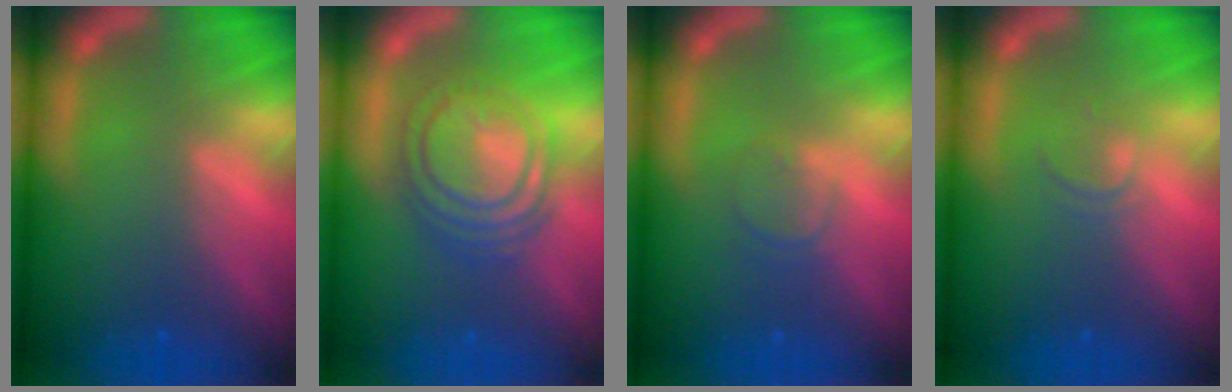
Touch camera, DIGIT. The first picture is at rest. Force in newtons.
{"total": 8.6}
{"total": 1.9}
{"total": 1.4}